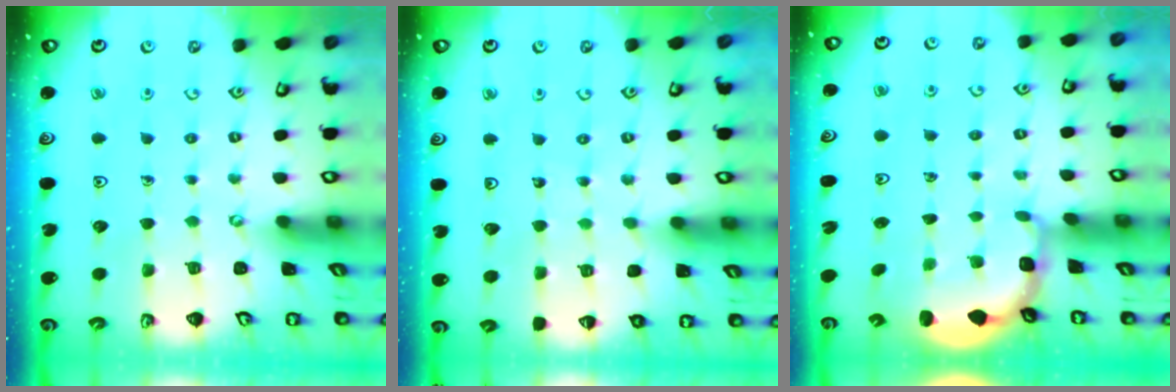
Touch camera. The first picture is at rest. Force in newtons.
{"total": 5.8, "press": 5.7, "slide": 0.8}
{"total": 2.7, "press": 2.4, "slide": 1.4}